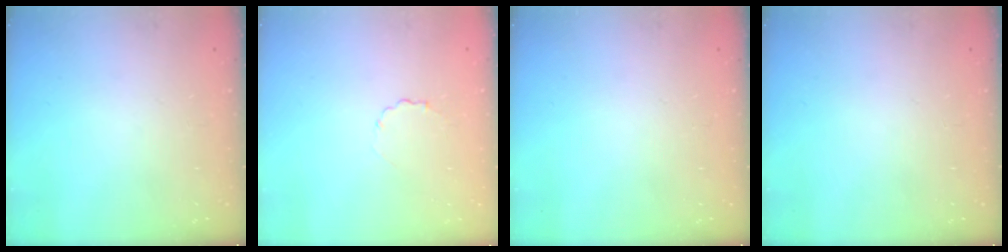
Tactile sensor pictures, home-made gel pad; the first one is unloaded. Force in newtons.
{"total": 2.1, "press": 1.9, "slide": 0.9}
{"total": 0.0}
{"total": 0.0}